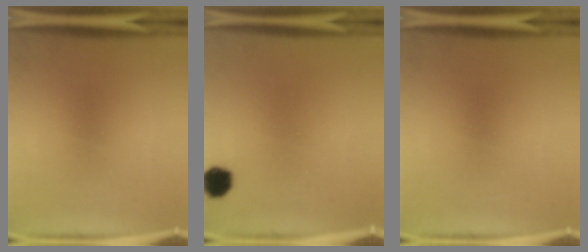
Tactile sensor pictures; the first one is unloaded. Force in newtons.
{"total": 4.4}
{"total": 0.0}